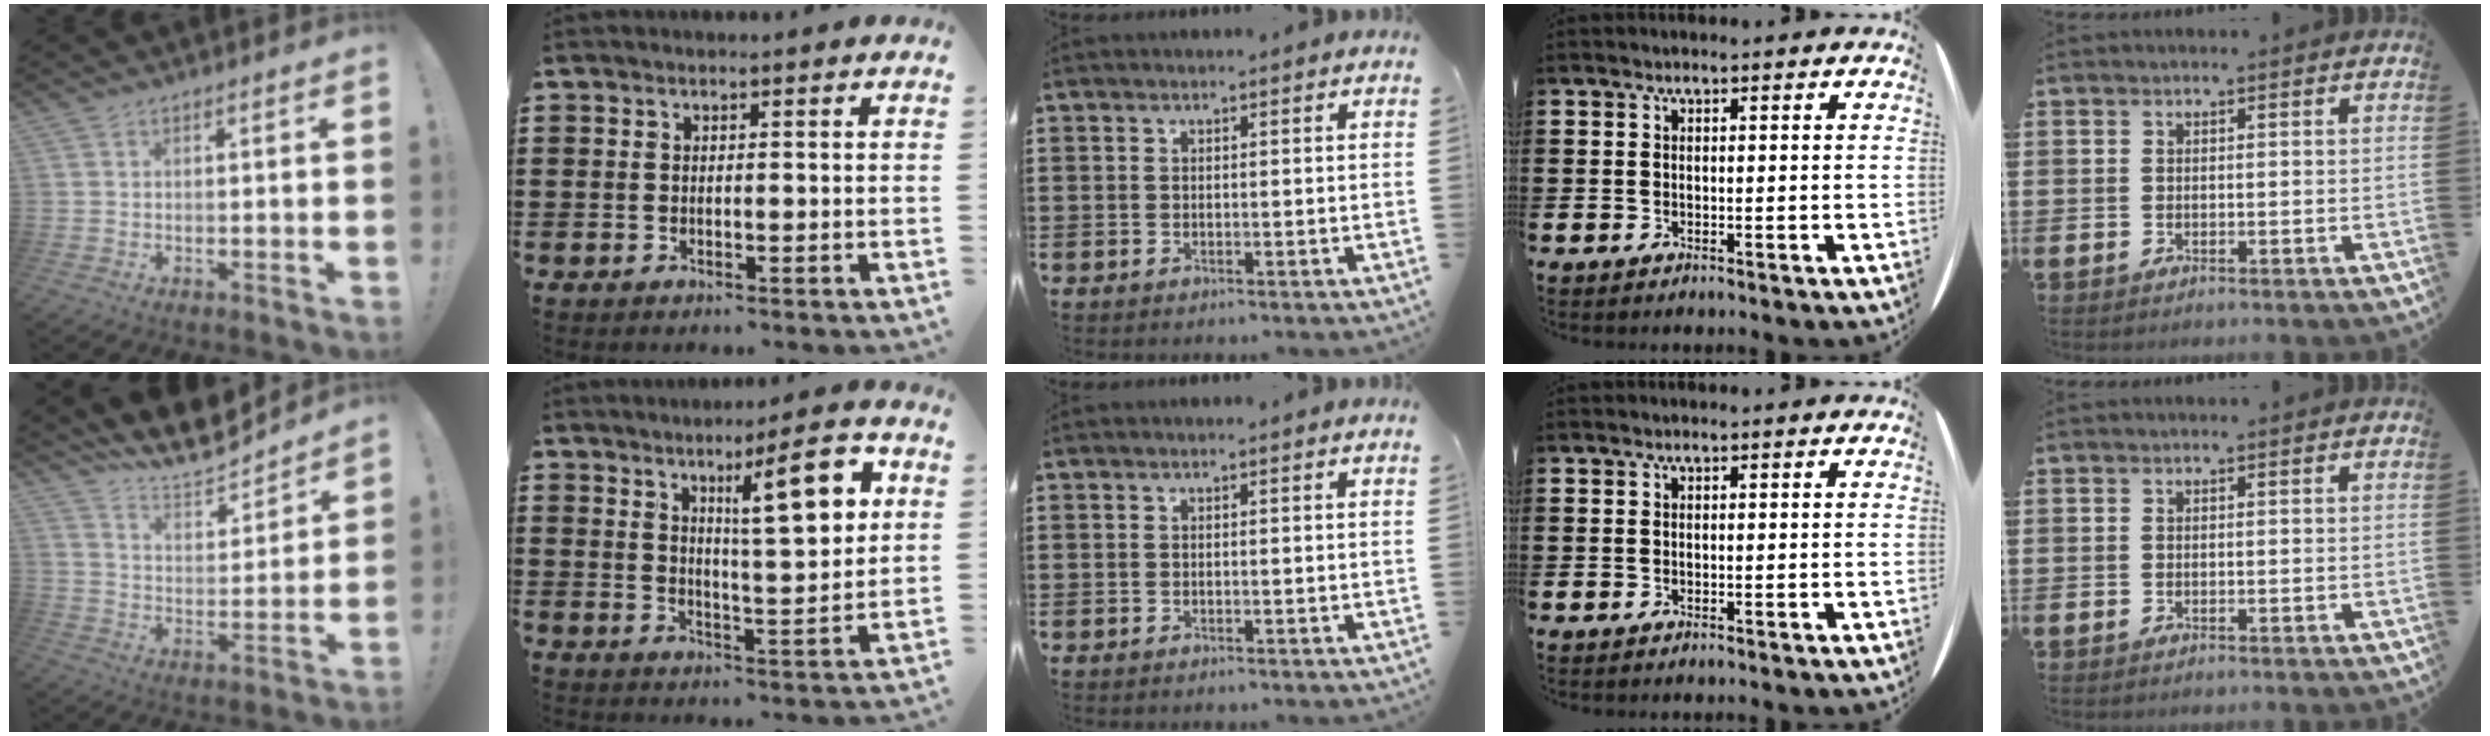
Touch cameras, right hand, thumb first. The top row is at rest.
{"thumb": {"total": 12.0, "force": [11.1, 2.9, 3.6], "torque": [-0.079, -0.096, 0.196]}, "index": {"total": 11.9, "force": [5.4, 2.8, 10.3], "torque": [-0.157, -0.017, 0.081]}}